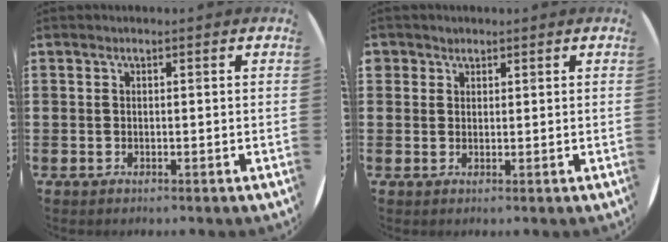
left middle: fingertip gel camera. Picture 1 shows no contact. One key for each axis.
{"total": 1.4, "fx": 1.1, "fy": 0.8, "fz": 0.0, "tx": -0.001, "ty": 0.003, "tz": 0.023}